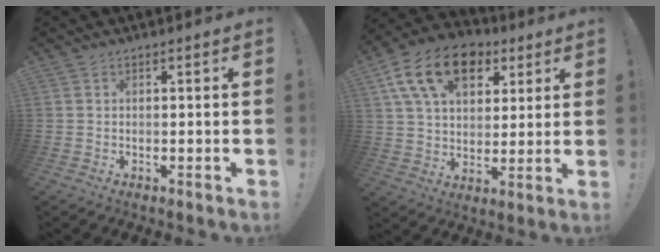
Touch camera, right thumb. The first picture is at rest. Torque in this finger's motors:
{"motor_torque": [-0.02, 1.85, 0.76, -0.38, 0.10]}